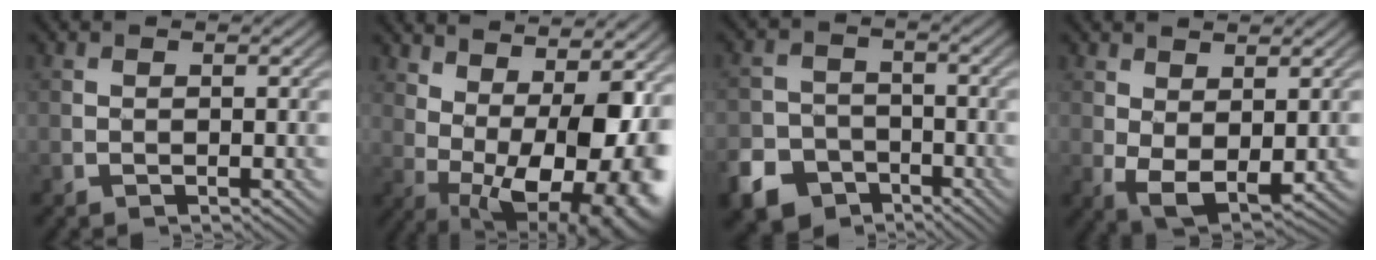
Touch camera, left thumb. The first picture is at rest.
{"total": 17.3, "force": [2.6, 8.5, 14.8], "torque": [-0.186, 0.014, 0.067]}
{"total": 8.8, "force": [-5.4, 6.3, 2.8], "torque": [-0.059, -0.025, -0.106]}
{"total": 4.9, "force": [0.5, 2.6, 4.2], "torque": [-0.092, -0.008, 0.017]}